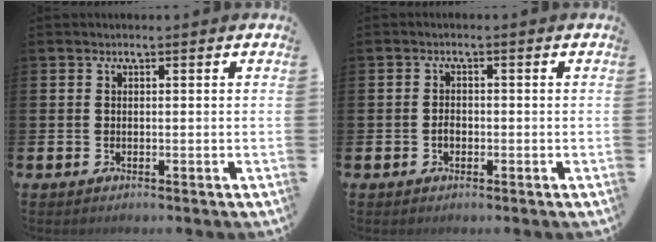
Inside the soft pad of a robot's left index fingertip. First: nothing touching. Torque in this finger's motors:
{"motor_torque": [0.31, 0.18, 0.04, 0.04]}